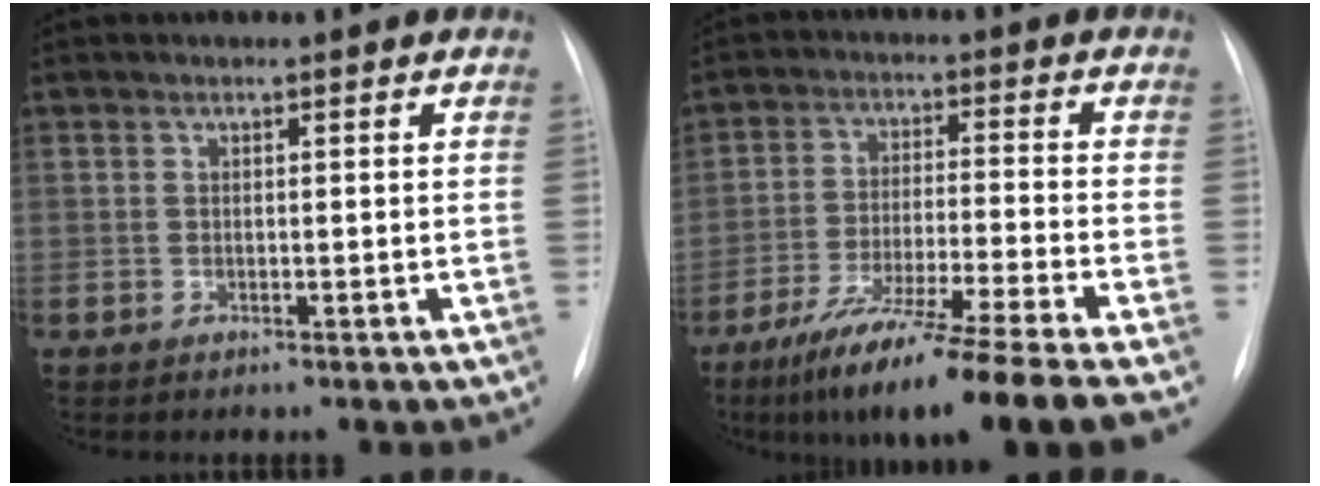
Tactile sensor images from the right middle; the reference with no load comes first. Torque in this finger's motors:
{"motor_torque": [1.23, -0.91, 0.33, 0.18]}